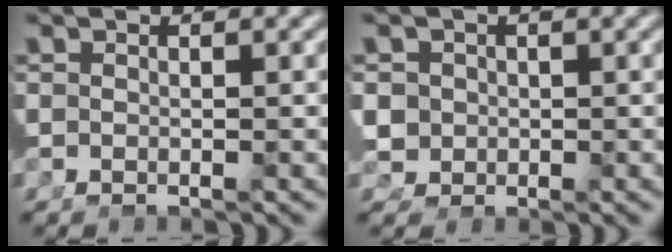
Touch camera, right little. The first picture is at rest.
{"total": 3.2, "force": [-0.3, 2.9, 1.3], "torque": [-0.032, -0.014, 0.003]}